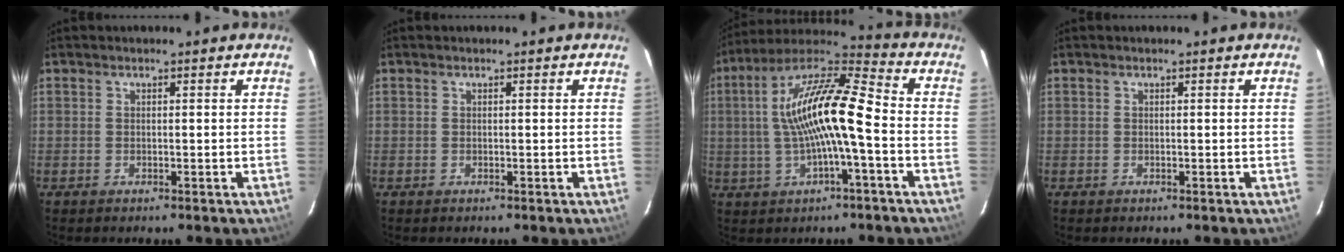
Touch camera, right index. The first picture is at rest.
{"total": 0.0}
{"total": 15.5, "force": [-1.0, 3.0, 15.2], "torque": [-0.283, 0.021, -0.022]}
{"total": 0.0}